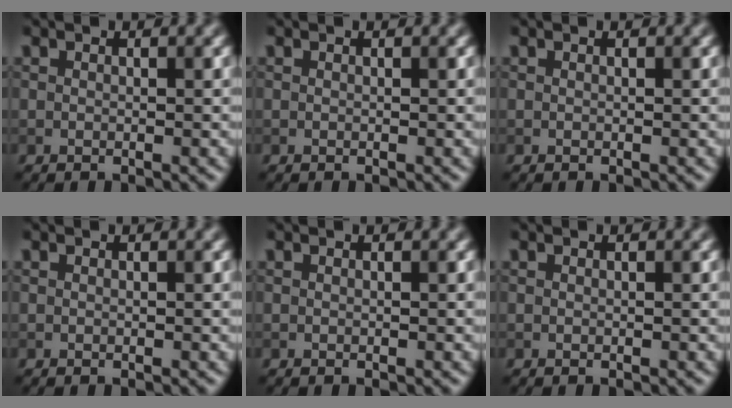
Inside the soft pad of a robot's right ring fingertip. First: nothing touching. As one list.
[{"total": 0.0}, {"total": 0.0}, {"total": 0.0}, {"total": 0.0}, {"total": 0.0}]